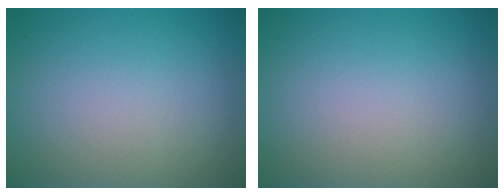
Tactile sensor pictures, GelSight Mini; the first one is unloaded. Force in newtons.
{"total": 0.0}